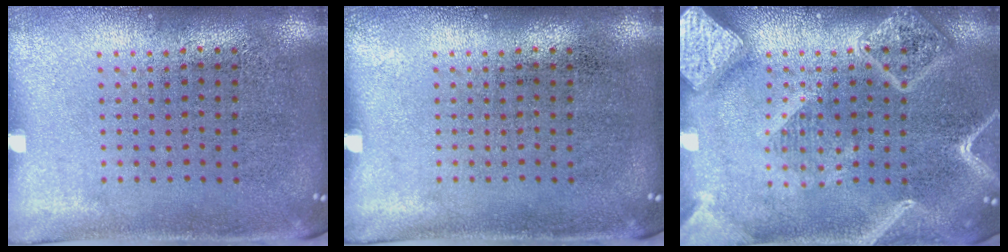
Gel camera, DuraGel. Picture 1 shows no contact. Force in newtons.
{"total": 0.0}
{"total": 3.8, "press": 3.8, "slide": 0.3}